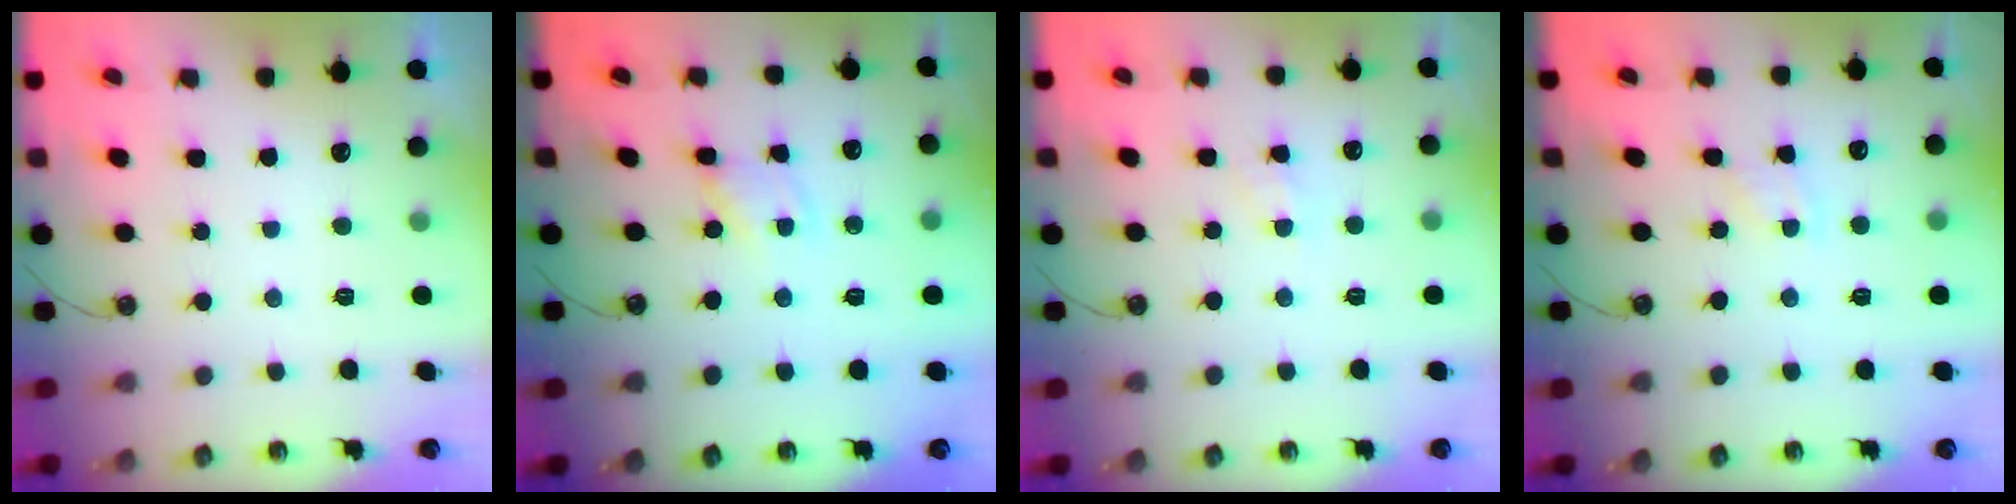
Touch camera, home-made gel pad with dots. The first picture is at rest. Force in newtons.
{"total": 1.7, "press": 1.7, "slide": 0.1}
{"total": 5.0, "press": 4.9, "slide": 0.7}
{"total": 3.5, "press": 3.4, "slide": 0.5}